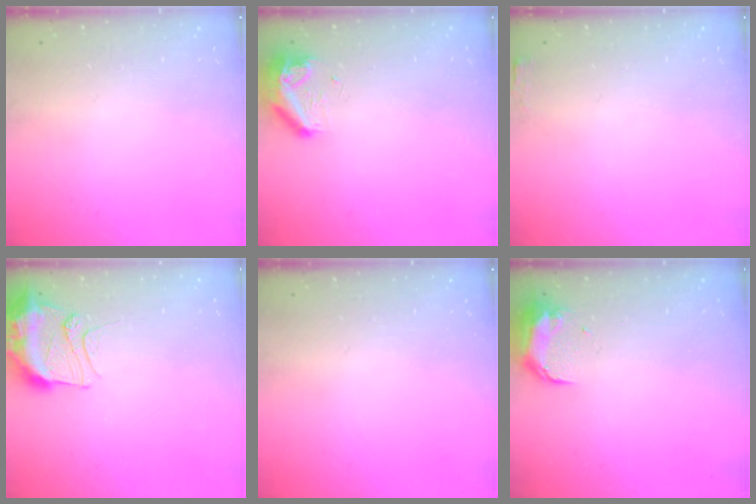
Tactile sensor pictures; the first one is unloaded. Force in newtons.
{"total": 8.5, "press": 8.2, "slide": 2.1}
{"total": 2.7, "press": 2.6, "slide": 0.8}
{"total": 9.9, "press": 9.8, "slide": 1.4}
{"total": 0.0}
{"total": 9.4, "press": 9.4, "slide": 0.4}